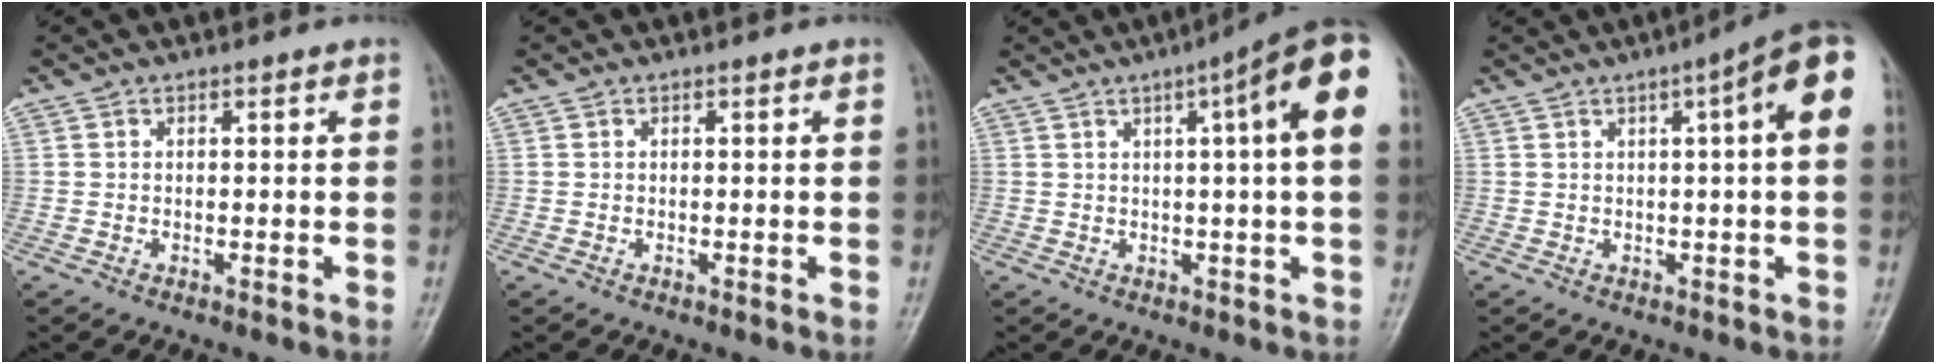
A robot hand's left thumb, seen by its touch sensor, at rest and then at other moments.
{"total": 0.0}
{"total": 12.8, "force": [3.9, 1.3, 12.2], "torque": [-0.162, 0.017, 0.042]}
{"total": 10.1, "force": [2.7, 1.5, 9.7], "torque": [-0.125, 0.019, 0.026]}